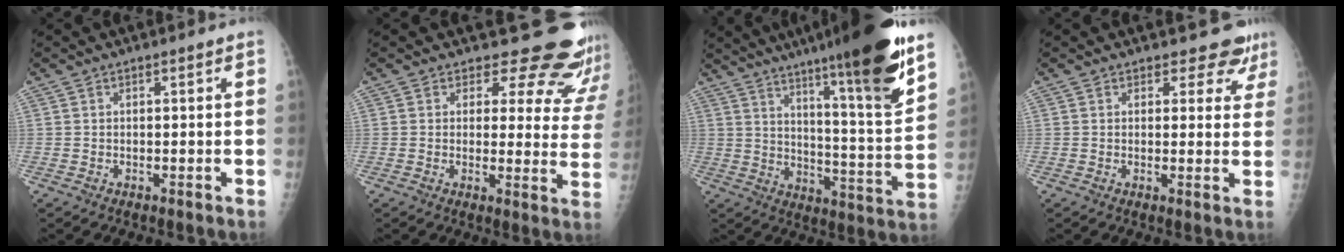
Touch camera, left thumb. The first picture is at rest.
{"total": 16.1, "force": [14.4, 6.4, 3.3], "torque": [0.015, -0.118, 0.140]}
{"total": 22.6, "force": [15.1, 1.4, 16.7], "torque": [-0.231, -0.069, 0.229]}
{"total": 5.5, "force": [4.7, 2.8, 0.4], "torque": [0.035, -0.026, 0.037]}